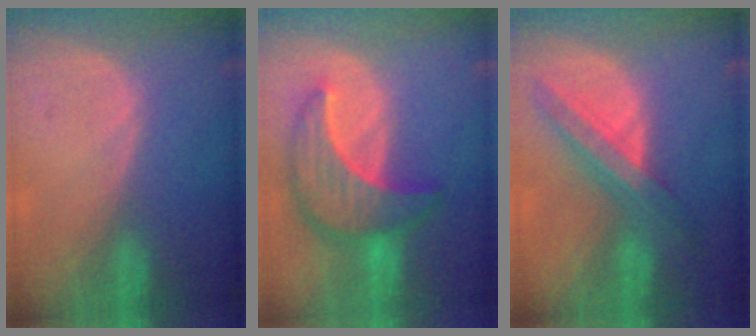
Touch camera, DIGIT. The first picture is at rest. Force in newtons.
{"total": 10.0, "press": 10.0, "slide": 0.6}
{"total": 7.2, "press": 6.8, "slide": 2.4}